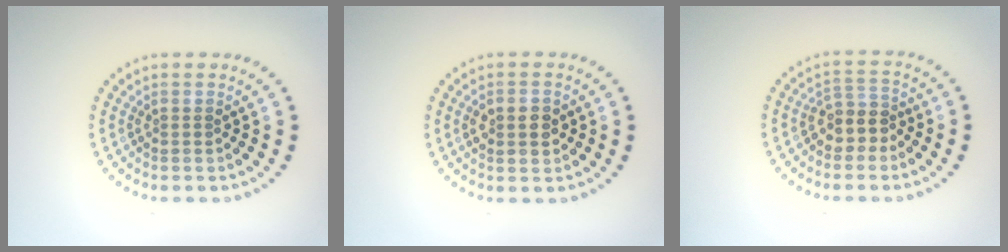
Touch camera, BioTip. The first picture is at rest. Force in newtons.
{"total": 3.0, "press": 3.0, "slide": 0.2}
{"total": 2.7, "press": 2.3, "slide": 1.4}